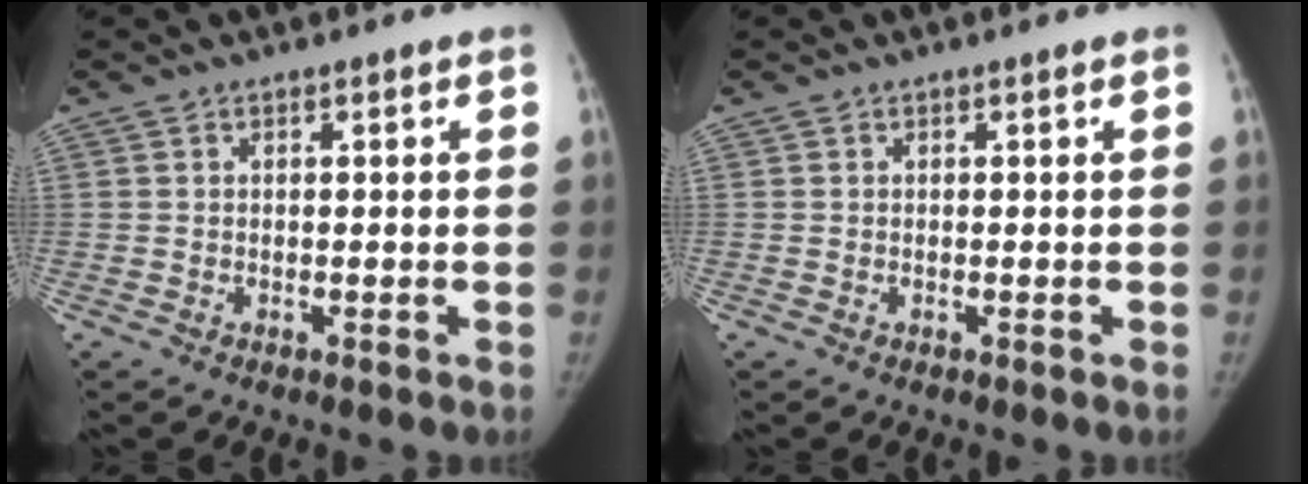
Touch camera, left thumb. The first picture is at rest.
{"total": 0.0}